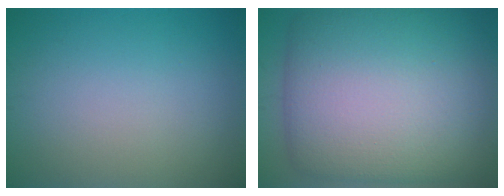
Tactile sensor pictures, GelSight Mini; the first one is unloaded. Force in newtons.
{"total": 16.6, "press": 16.6, "slide": 0.4}